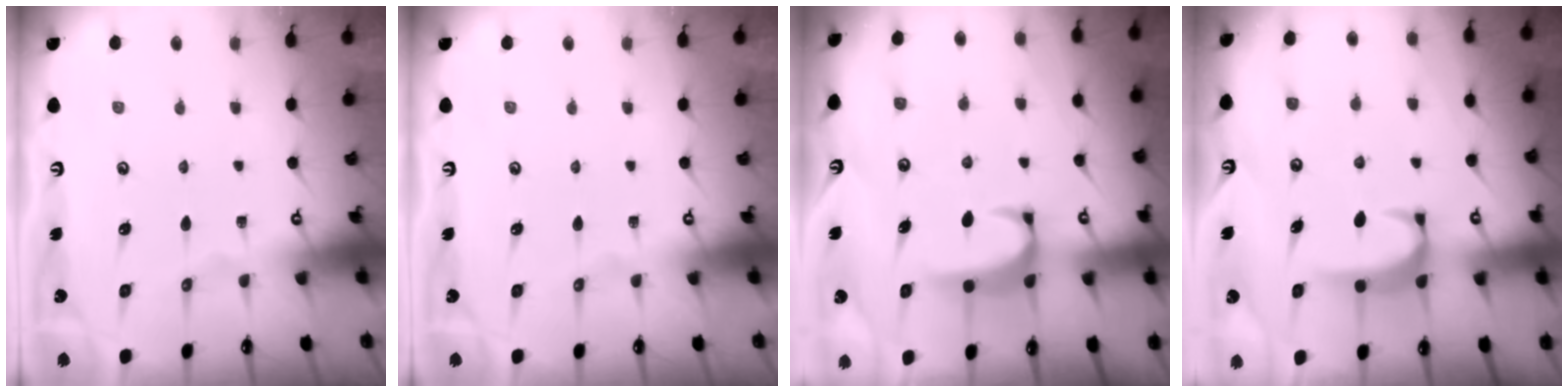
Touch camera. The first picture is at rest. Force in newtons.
{"total": 0.0}
{"total": 2.1, "press": 2.0, "slide": 0.3}
{"total": 2.0, "press": 2.0, "slide": 0.6}